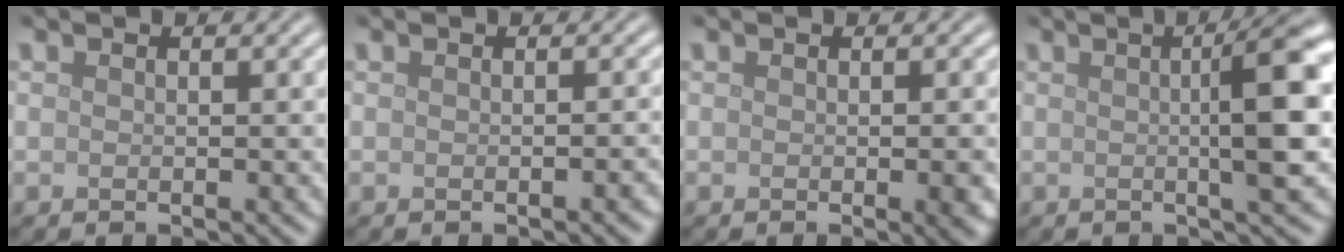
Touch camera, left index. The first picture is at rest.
{"total": 0.8, "force": [-0.5, 0.1, 0.6], "torque": [-0.007, 0.000, -0.004]}
{"total": 2.5, "force": [-0.4, 0.6, 2.4], "torque": [-0.024, -0.002, -0.005]}
{"total": 7.0, "force": [0.7, 1.2, 6.9], "torque": [-0.086, 0.010, 0.010]}